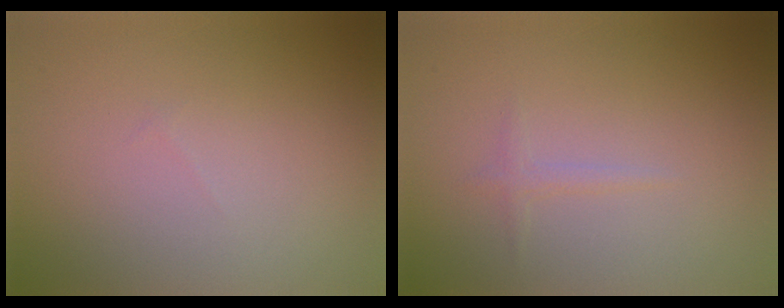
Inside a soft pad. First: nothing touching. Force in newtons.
{"total": 0.8, "press": 0.8, "slide": 0.1}